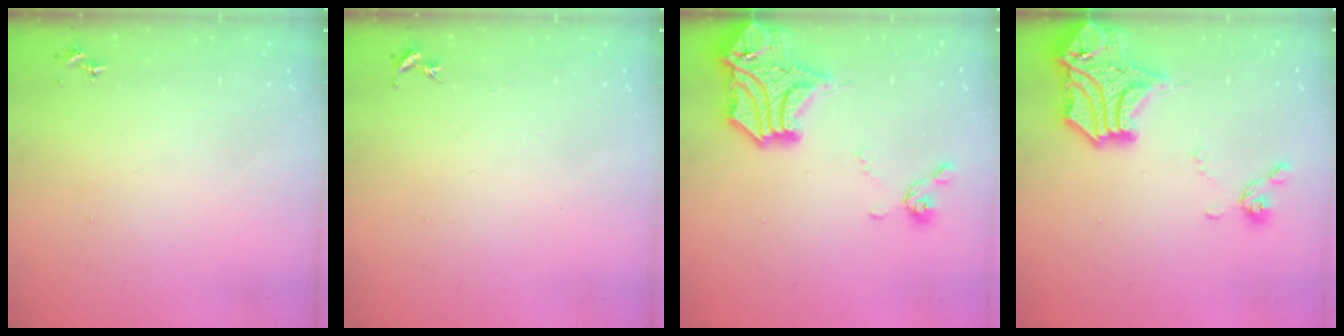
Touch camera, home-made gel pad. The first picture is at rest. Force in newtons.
{"total": 0.0}
{"total": 18.9, "press": 18.7, "slide": 2.7}
{"total": 18.9, "press": 18.7, "slide": 2.7}